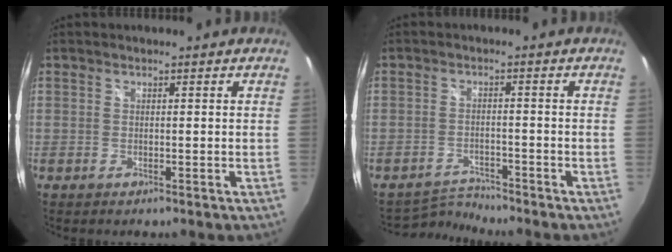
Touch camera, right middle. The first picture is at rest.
{"total": 3.7, "force": [-3.6, -0.1, -0.8], "torque": [0.002, 0.009, -0.066]}